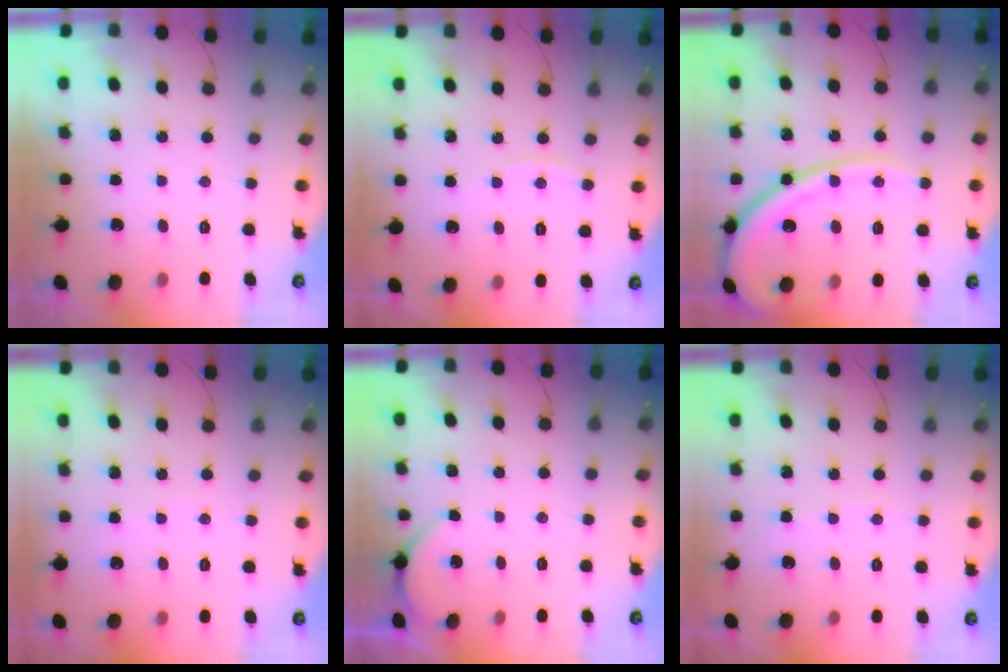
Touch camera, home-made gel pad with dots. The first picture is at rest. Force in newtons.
{"total": 2.8, "press": 2.8, "slide": 0.4}
{"total": 17.1, "press": 17.0, "slide": 1.8}
{"total": 2.0, "press": 2.0, "slide": 0.2}
{"total": 2.6, "press": 2.5, "slide": 0.5}
{"total": 1.8, "press": 1.8, "slide": 0.3}